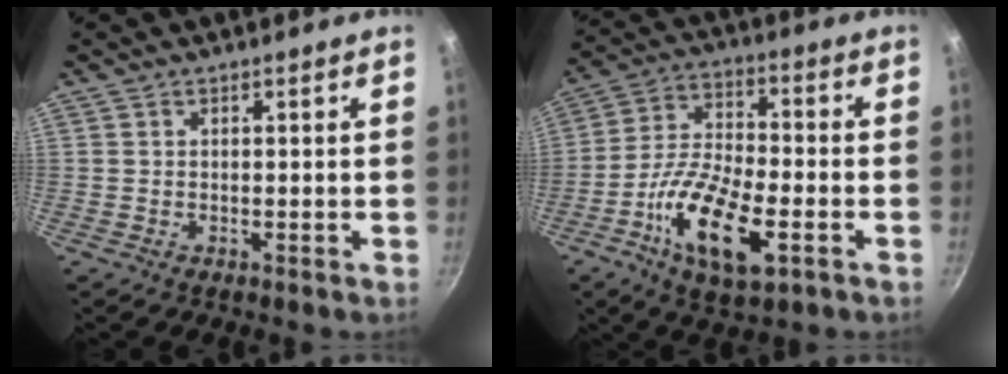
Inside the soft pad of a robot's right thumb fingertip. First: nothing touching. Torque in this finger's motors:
{"motor_torque": [0.57, 1.07, 1.11, 0.00, 0.43]}